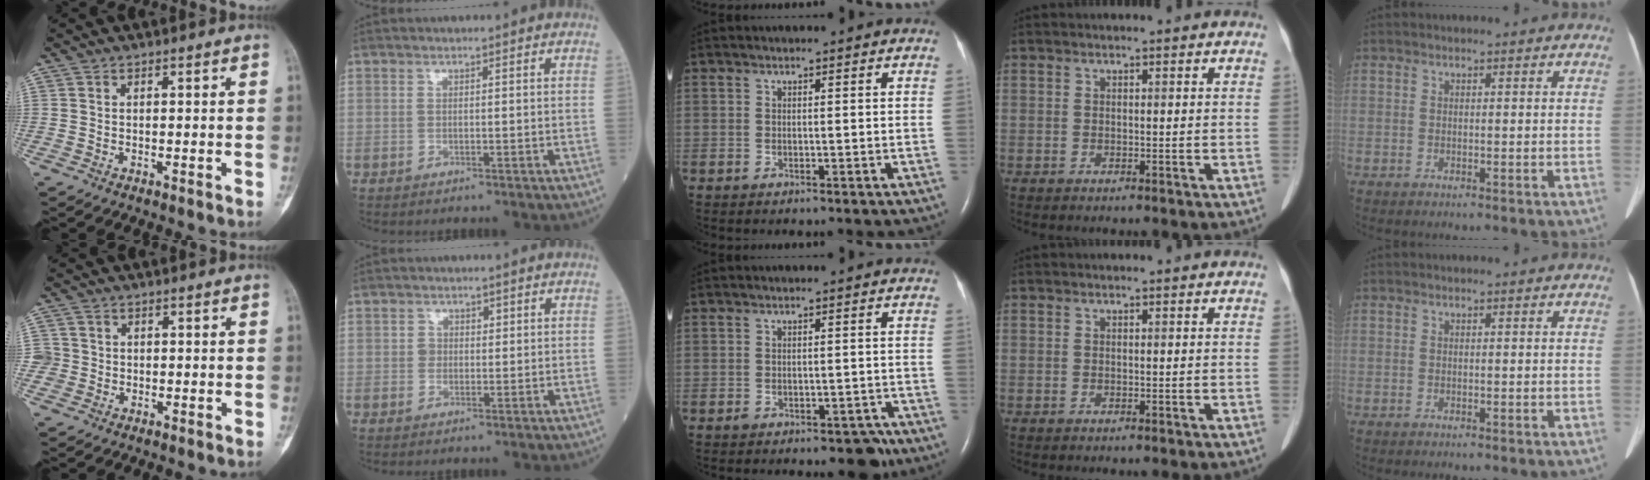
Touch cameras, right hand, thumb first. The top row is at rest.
{"thumb": {"total": 2.7, "force": [-0.3, 2.7, 0.0], "torque": [0.020, 0.008, -0.008]}, "index": {"total": 1.9, "force": [0.4, 1.7, 0.7], "torque": [-0.011, 0.006, 0.006]}, "middle": {"total": 4.0, "force": [-2.8, 2.2, 1.8], "torque": [-0.009, 0.008, -0.029]}}